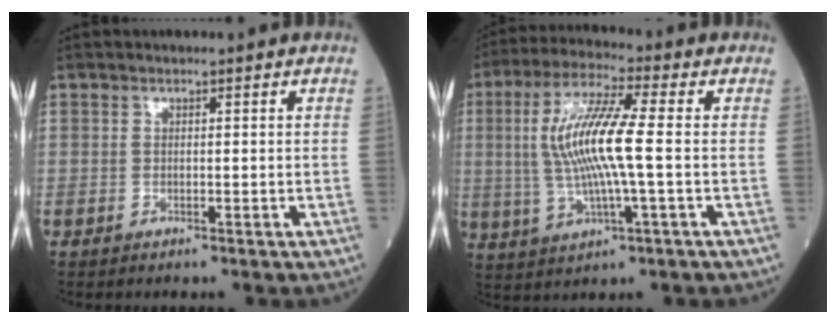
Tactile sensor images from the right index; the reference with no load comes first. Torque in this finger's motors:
{"motor_torque": [1.44, -0.23, 0.88, 0.21]}